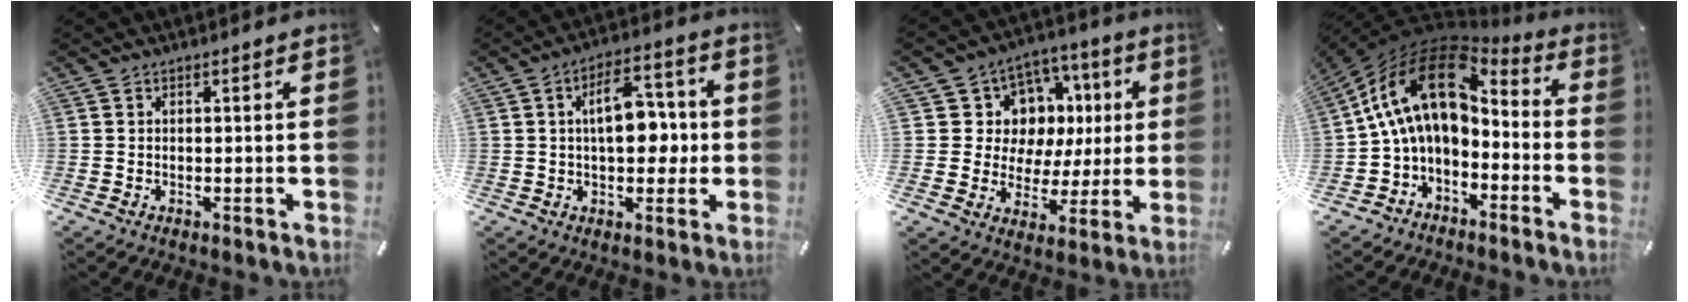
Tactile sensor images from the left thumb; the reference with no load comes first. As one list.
[{"total": 11.4, "force": [0.8, 6.7, 9.1], "torque": [-0.127, 0.000, 0.008]}, {"total": 10.8, "force": [1.7, 10.5, 2.1], "torque": [-0.024, -0.028, 0.036]}, {"total": 17.4, "force": [2.1, 11.4, 13.0], "torque": [-0.251, -0.001, 0.035]}]